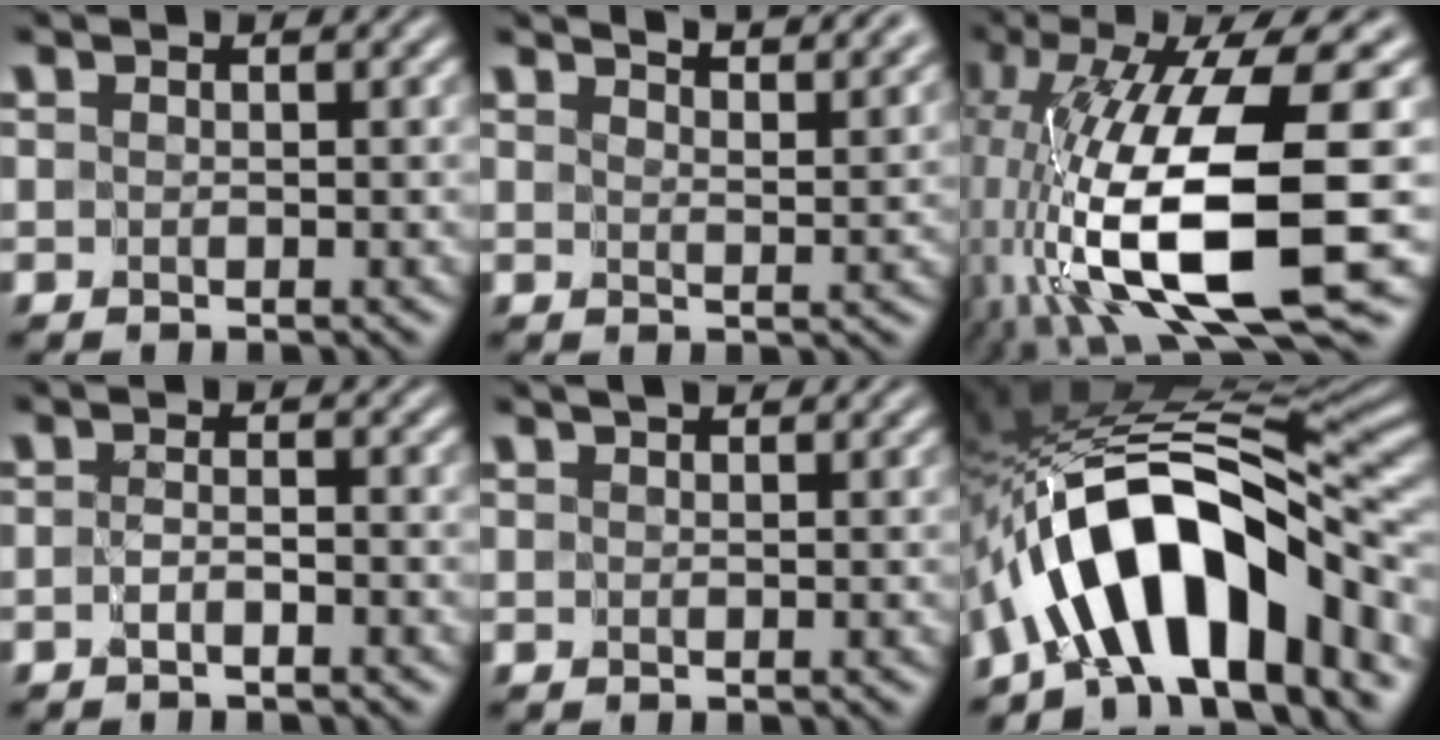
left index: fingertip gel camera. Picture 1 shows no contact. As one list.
[{"total": 7.7, "force": [6.5, 2.0, 3.7], "torque": [-0.018, 0.022, 0.048]}, {"total": 14.9, "force": [-3.2, 4.3, 13.9], "torque": [-0.269, -0.008, -0.048]}, {"total": 1.1, "force": [-0.9, -0.2, 0.5], "torque": [-0.009, -0.003, -0.016]}, {"total": 1.6, "force": [1.3, 0.4, 0.8], "torque": [-0.001, -0.001, 0.016]}, {"total": 13.1, "force": [-6.2, 5.1, 10.3], "torque": [-0.148, 0.022, -0.111]}]